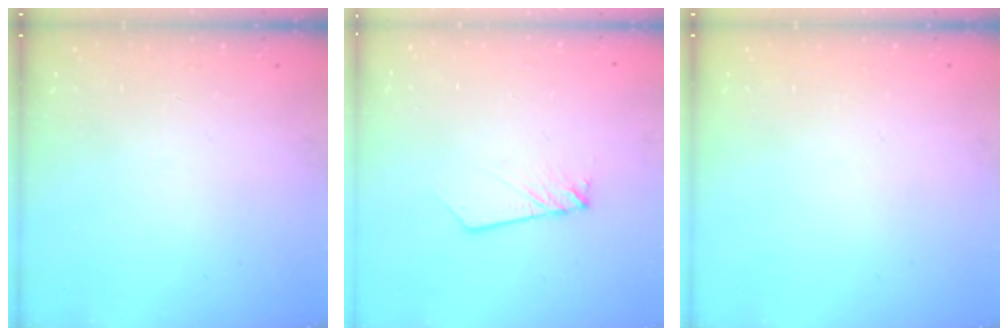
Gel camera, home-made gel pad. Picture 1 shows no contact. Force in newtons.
{"total": 2.2, "press": 2.2, "slide": 0.1}
{"total": 0.0}